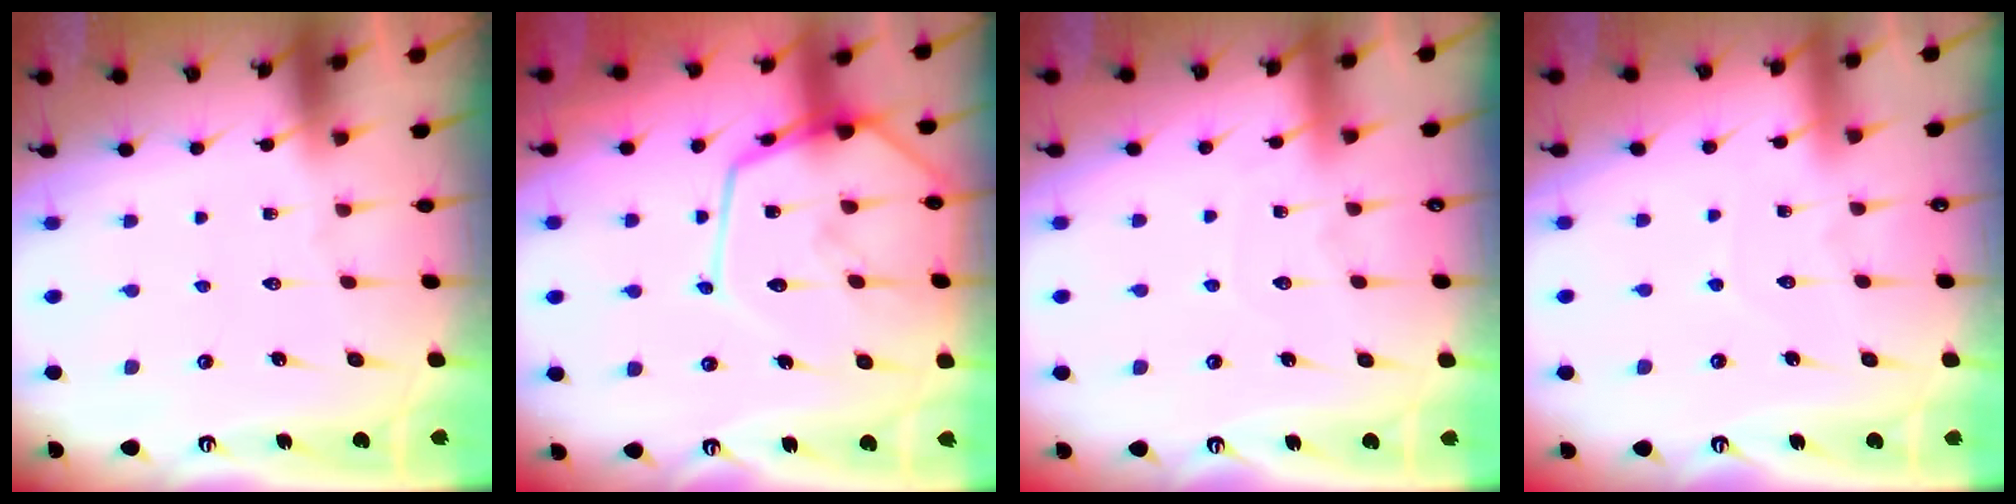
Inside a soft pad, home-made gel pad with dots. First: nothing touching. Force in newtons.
{"total": 18.3, "press": 18.2, "slide": 1.6}
{"total": 3.3, "press": 3.3, "slide": 0.4}
{"total": 2.6, "press": 2.6, "slide": 0.3}